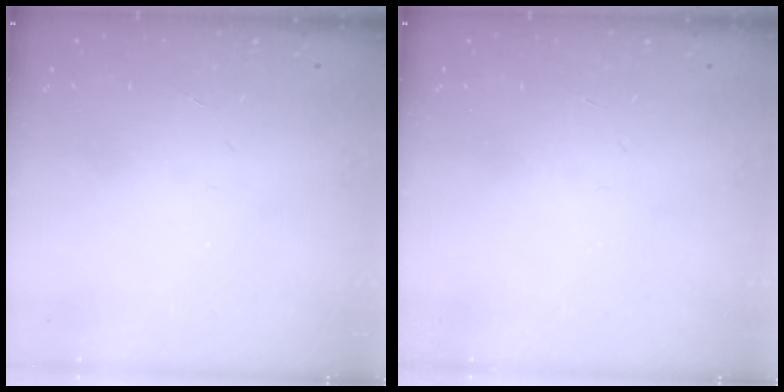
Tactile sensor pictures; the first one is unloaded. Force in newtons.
{"total": 0.0}